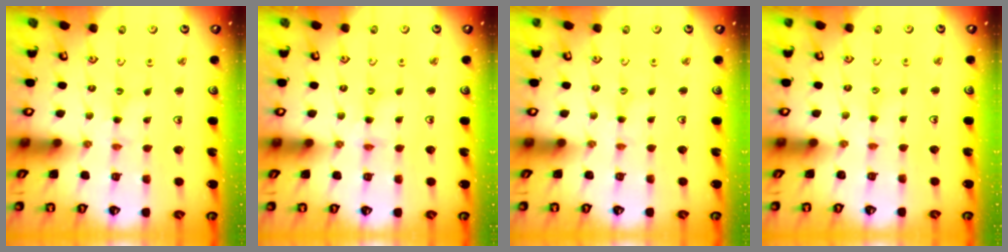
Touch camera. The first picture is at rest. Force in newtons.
{"total": 2.3, "press": 2.3, "slide": 0.3}
{"total": 0.5, "press": 0.5, "slide": 0.1}
{"total": 2.5, "press": 2.5, "slide": 0.4}